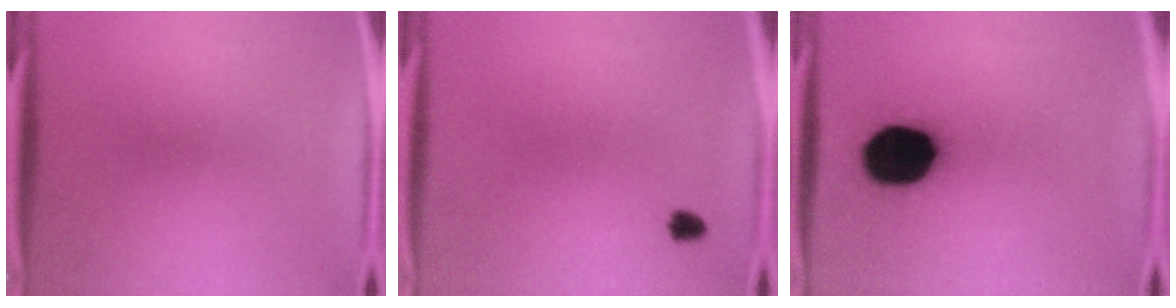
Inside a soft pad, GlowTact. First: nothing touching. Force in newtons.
{"total": 1.5}
{"total": 18.3}